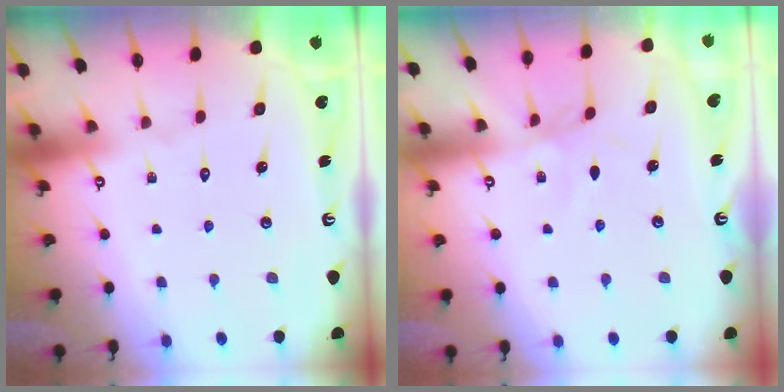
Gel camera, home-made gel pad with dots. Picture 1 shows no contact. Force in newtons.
{"total": 1.7, "press": 1.7, "slide": 0.2}